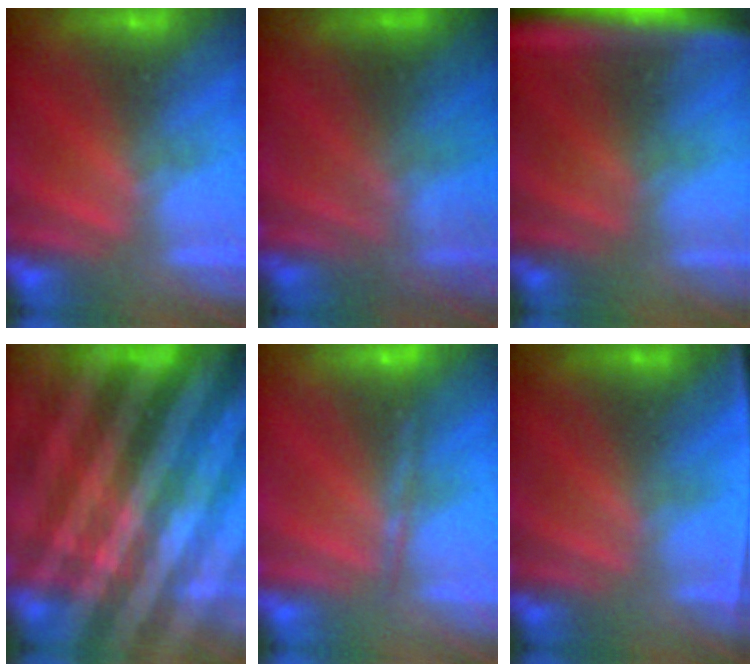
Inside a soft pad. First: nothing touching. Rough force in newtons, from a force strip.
{"total": 4.1}
{"total": 5.8}
{"total": 6.9}
{"total": 1.7}
{"total": 2.5}